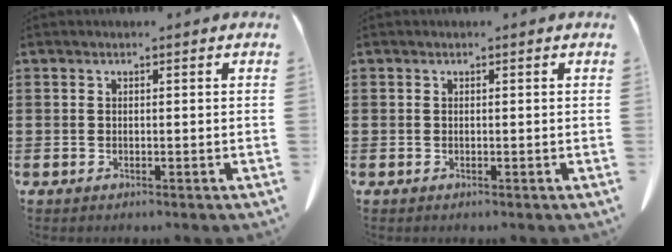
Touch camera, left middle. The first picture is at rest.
{"total": 0.0}